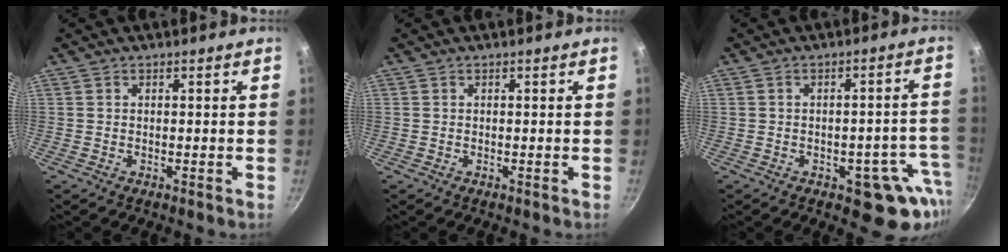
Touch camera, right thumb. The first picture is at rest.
{"total": 0.0}
{"total": 10.8, "force": [-4.4, 6.0, 7.8], "torque": [-0.016, 0.037, -0.044]}